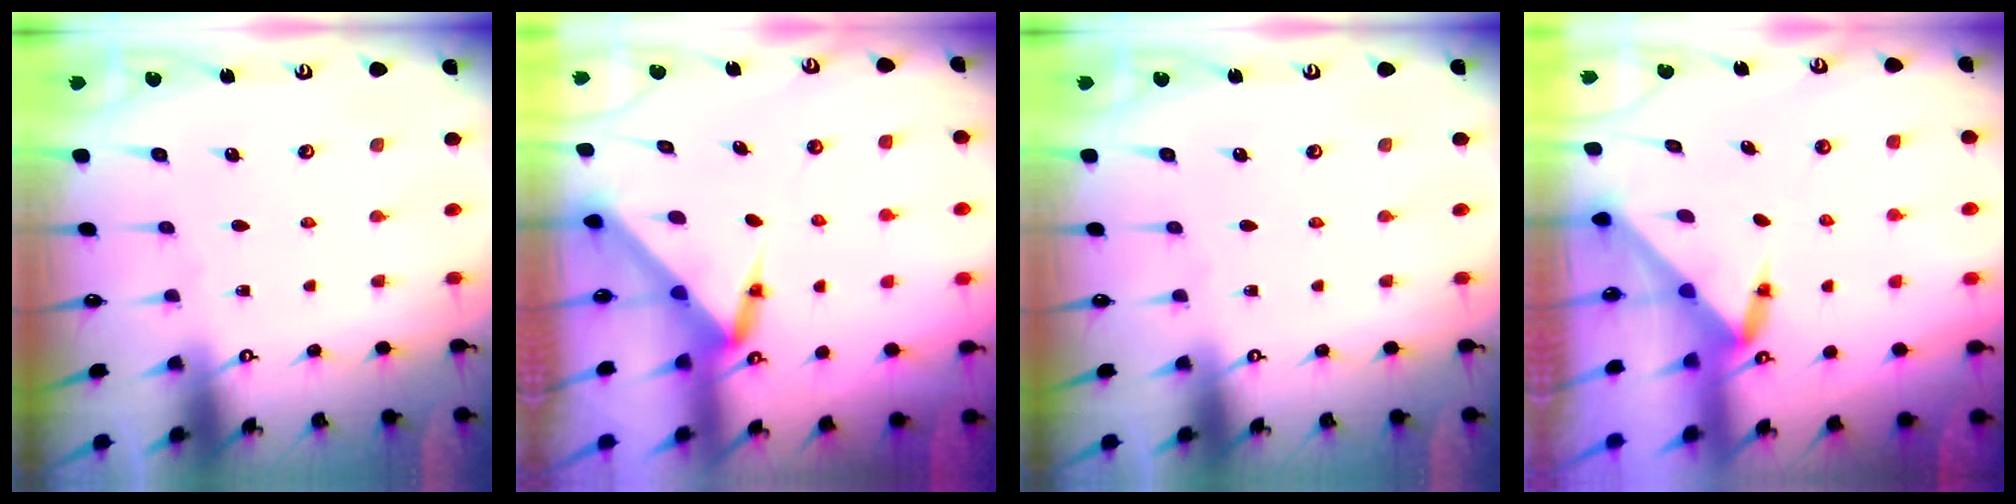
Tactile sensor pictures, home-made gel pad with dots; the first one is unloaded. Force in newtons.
{"total": 3.6, "press": 3.6, "slide": 0.2}
{"total": 0.0}
{"total": 3.6, "press": 3.5, "slide": 0.4}